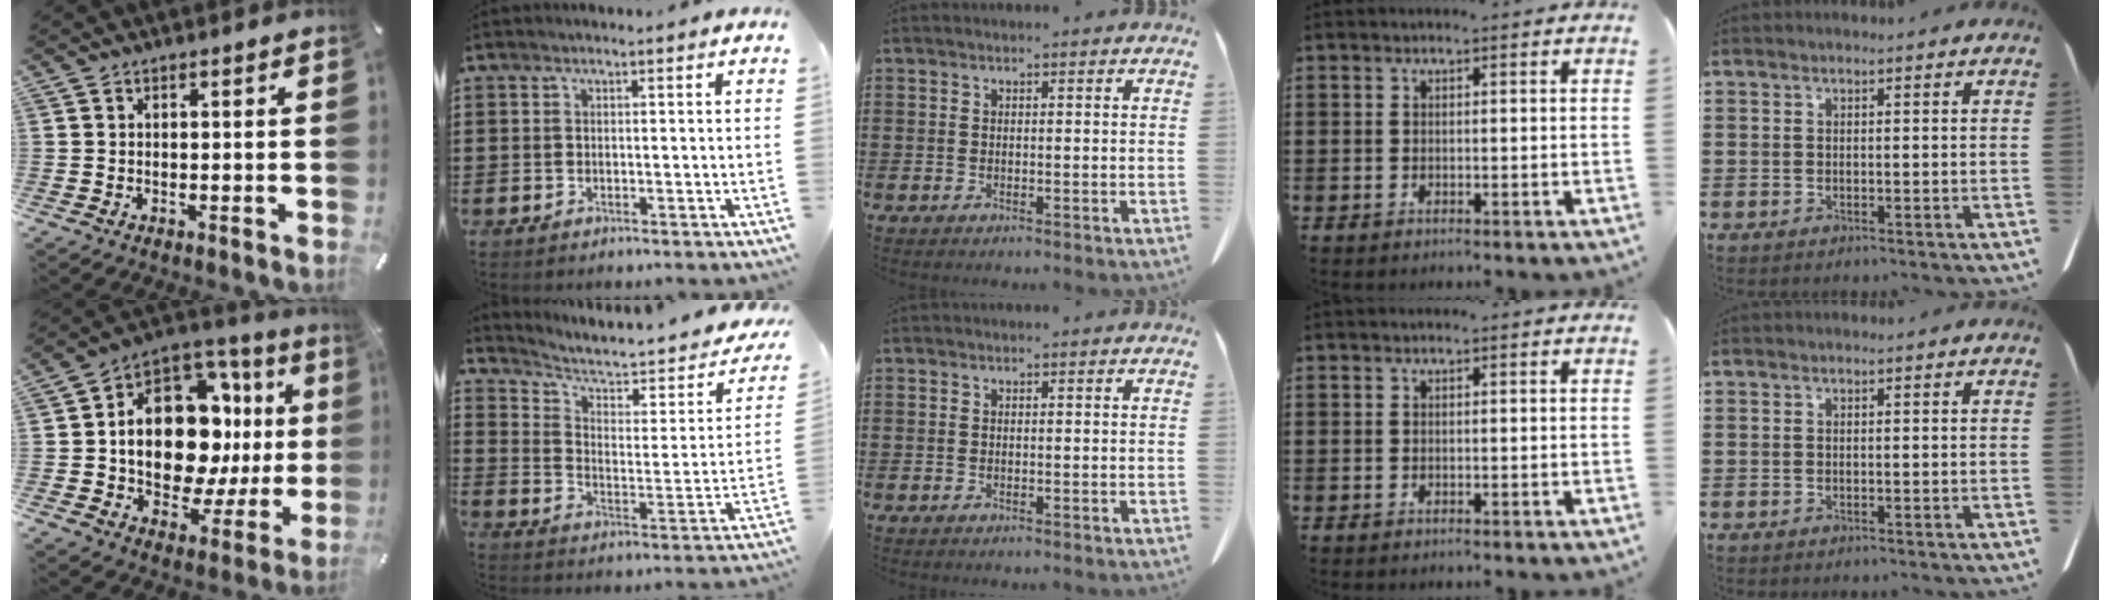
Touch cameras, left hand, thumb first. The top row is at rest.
{"thumb": {"total": 20.0, "force": [2.4, 12.6, 15.4], "torque": [-0.260, -0.035, 0.039]}, "index": {"total": 5.1, "force": [3.8, 1.6, 3.0], "torque": [-0.072, -0.032, 0.058]}}